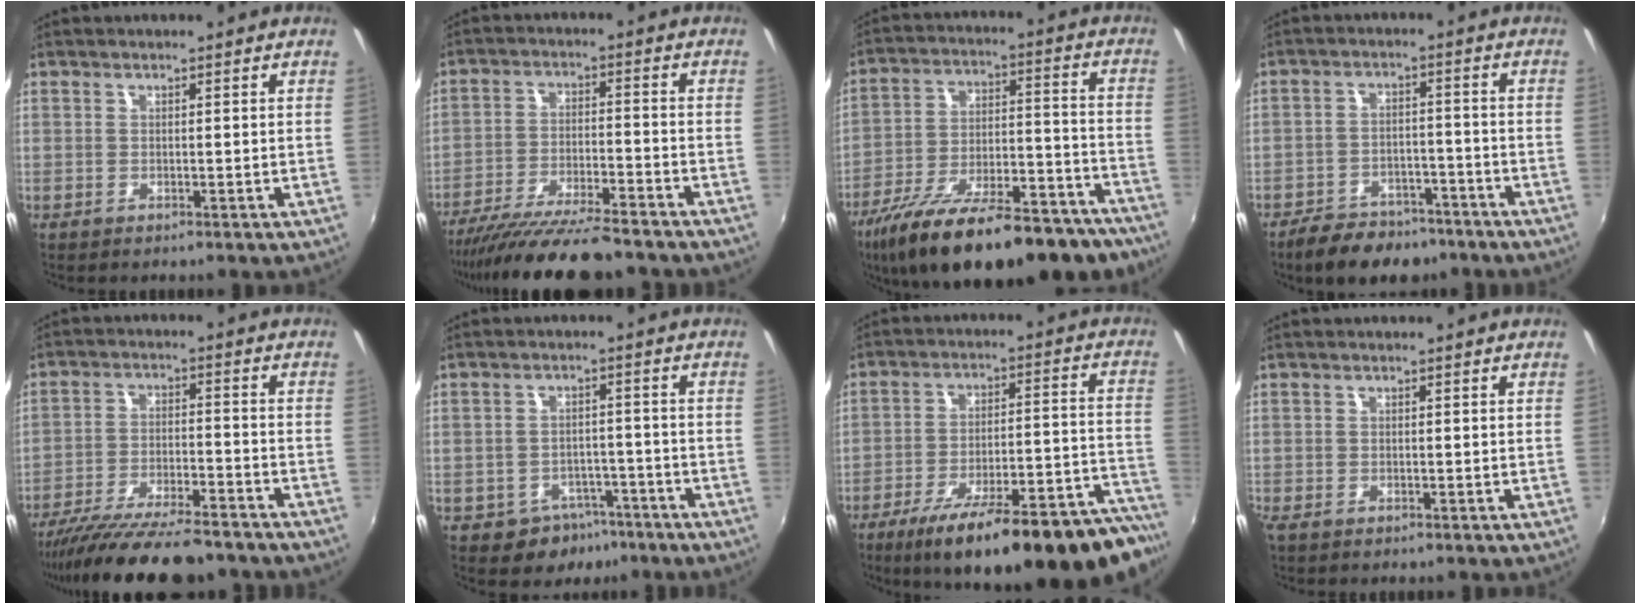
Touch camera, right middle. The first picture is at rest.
{"total": 15.6, "force": [-13.6, 1.5, 7.5], "torque": [-0.156, -0.037, -0.224]}
{"total": 30.0, "force": [-22.4, 10.6, 16.8], "torque": [-0.280, -0.026, -0.315]}
{"total": 10.9, "force": [-8.5, 5.3, 4.4], "torque": [-0.106, 0.007, -0.123]}
{"total": 17.4, "force": [-15.0, 3.0, 8.4], "torque": [-0.168, -0.040, -0.239]}
{"total": 6.6, "force": [-4.3, 4.9, 1.4], "torque": [-0.032, 0.019, -0.046]}
{"total": 28.7, "force": [-23.3, 4.9, 16.0], "torque": [-0.214, -0.034, -0.325]}
{"total": 0.7, "force": [-0.6, 0.3, 0.3], "torque": [-0.007, -0.004, -0.013]}